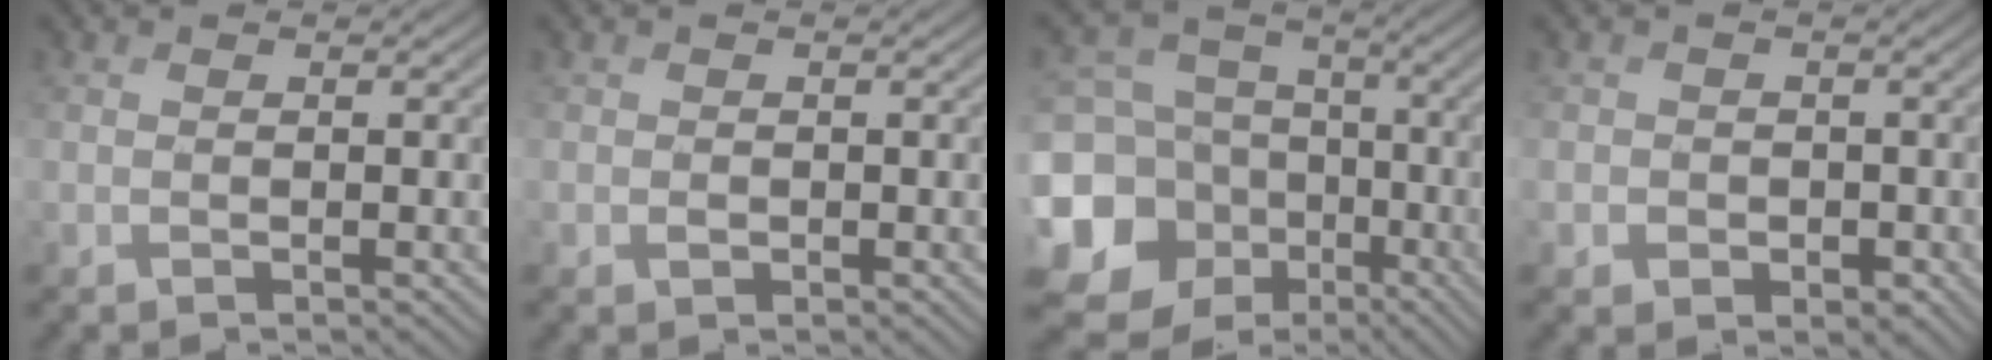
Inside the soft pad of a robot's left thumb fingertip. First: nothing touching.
{"total": 0.9, "force": [-0.1, 0.9, 0.3], "torque": [-0.005, -0.005, -0.005]}
{"total": 16.8, "force": [-4.4, 14.5, 7.2], "torque": [-0.250, -0.012, -0.069]}
{"total": 3.0, "force": [-0.5, 2.9, 0.5], "torque": [-0.008, -0.009, -0.017]}